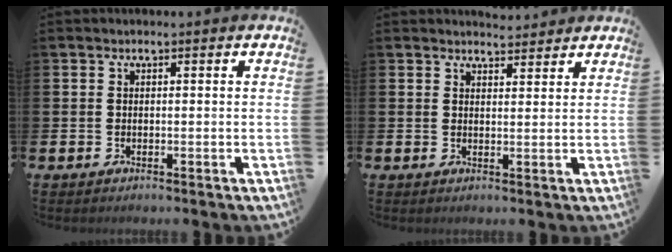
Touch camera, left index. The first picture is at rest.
{"total": 3.2, "force": [3.2, 0.5, -0.2], "torque": [0.006, -0.020, 0.057]}